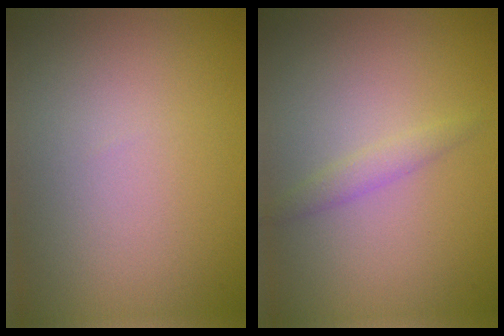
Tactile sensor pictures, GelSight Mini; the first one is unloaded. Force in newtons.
{"total": 1.2, "press": 1.2, "slide": 0.1}